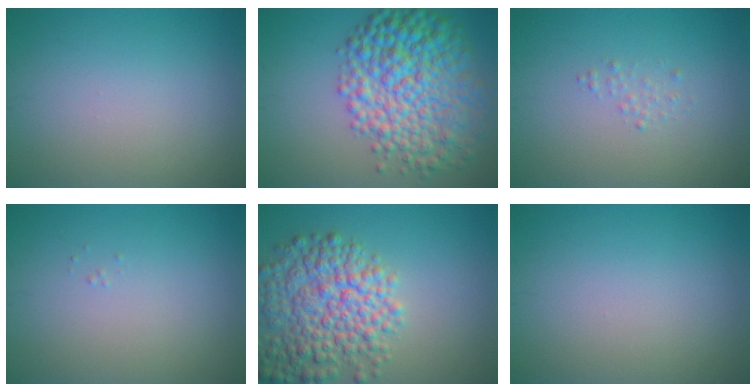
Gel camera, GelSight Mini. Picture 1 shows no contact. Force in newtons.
{"total": 9.9, "press": 9.9, "slide": 0.1}
{"total": 0.8, "press": 0.8, "slide": 0.0}
{"total": 0.0}
{"total": 8.0, "press": 7.9, "slide": 0.5}
{"total": 0.0}